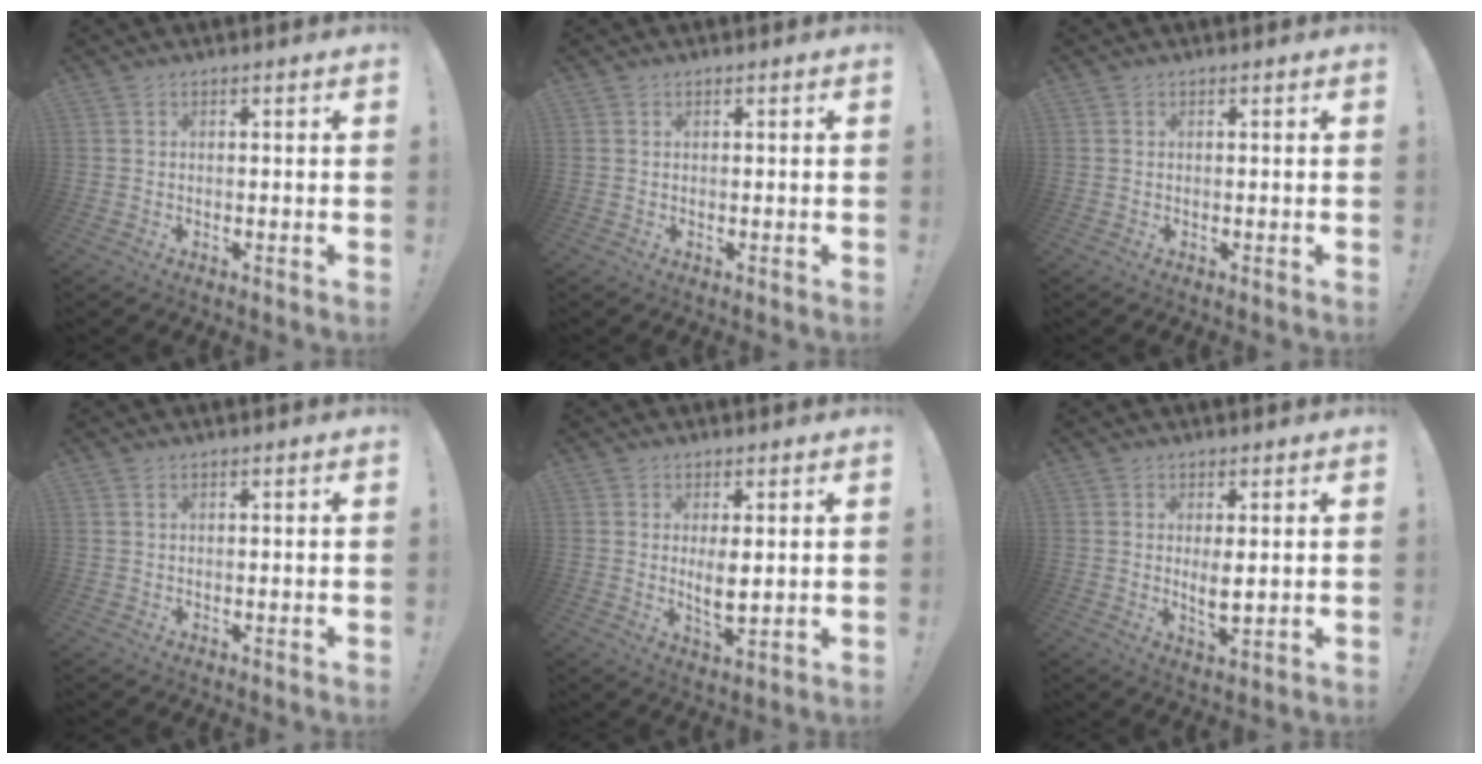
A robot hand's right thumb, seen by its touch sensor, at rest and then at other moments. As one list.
[{"total": 0.0}, {"total": 0.0}, {"total": 0.8, "force": [0.4, 0.3, 0.5], "torque": [-0.015, 0.003, 0.009]}, {"total": 5.6, "force": [1.1, 2.3, 5.0], "torque": [-0.071, -0.015, 0.015]}, {"total": 4.6, "force": [0.9, 1.6, 4.2], "torque": [-0.063, -0.014, 0.011]}]